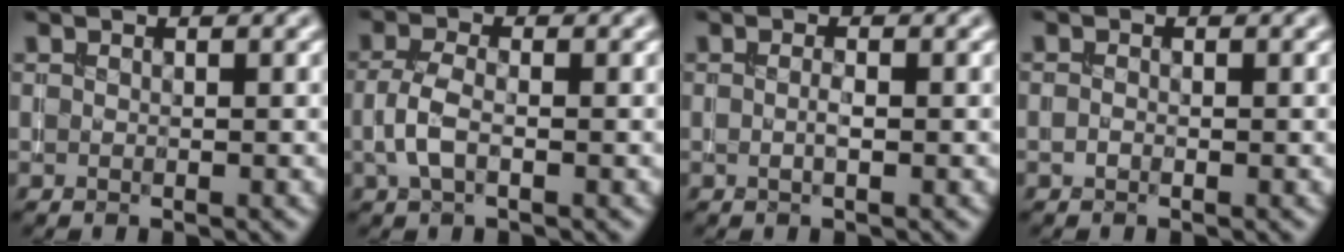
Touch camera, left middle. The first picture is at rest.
{"total": 2.6, "force": [-0.7, 1.2, 2.3], "torque": [-0.052, 0.004, -0.021]}
{"total": 1.0, "force": [-0.1, 0.2, 1.0], "torque": [-0.019, -0.002, -0.002]}
{"total": 0.5, "force": [-0.3, 0.2, 0.3], "torque": [-0.007, -0.002, -0.007]}